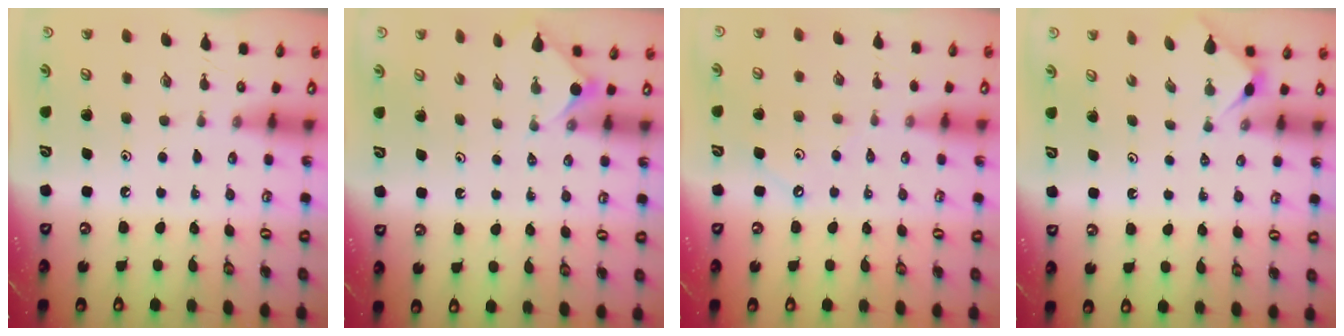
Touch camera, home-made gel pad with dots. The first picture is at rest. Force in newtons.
{"total": 1.8, "press": 1.8, "slide": 0.4}
{"total": 2.4, "press": 2.3, "slide": 0.4}
{"total": 2.5, "press": 2.4, "slide": 0.5}